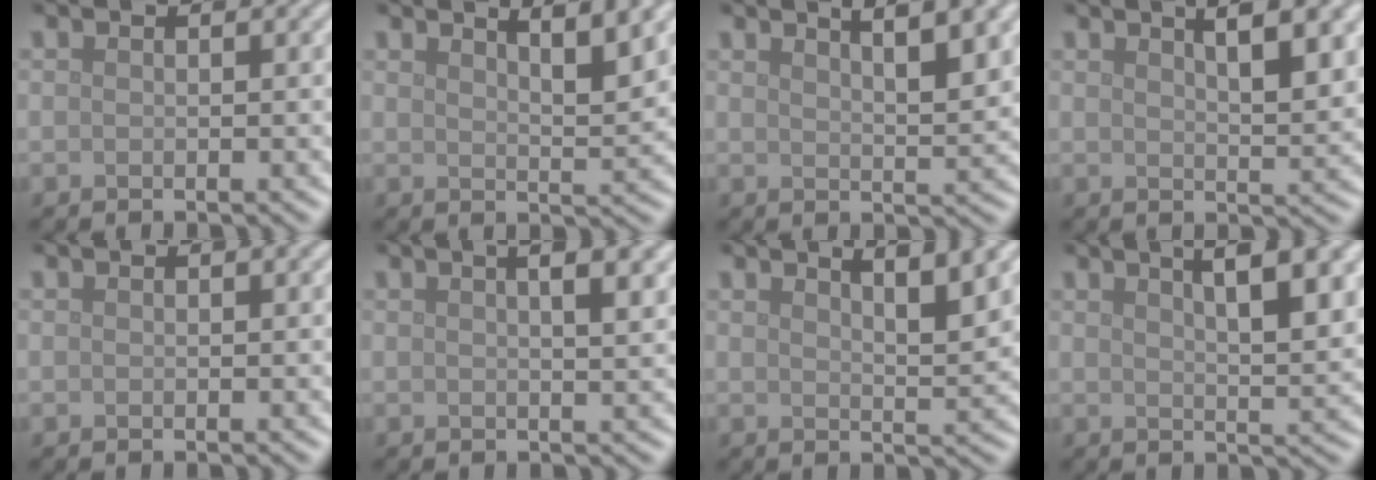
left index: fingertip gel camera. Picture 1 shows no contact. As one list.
[{"total": 4.2, "force": [2.9, 0.7, 3.0], "torque": [-0.032, 0.003, 0.046]}, {"total": 5.0, "force": [3.1, 1.2, 3.8], "torque": [-0.035, 0.009, 0.040]}, {"total": 5.0, "force": [2.5, 1.5, 4.0], "torque": [-0.045, 0.004, 0.033]}, {"total": 0.0}, {"total": 4.7, "force": [2.1, 1.8, 3.8], "torque": [-0.023, 0.022, 0.006]}, {"total": 4.1, "force": [2.6, 0.7, 3.0], "torque": [-0.032, 0.002, 0.041]}, {"total": 6.6, "force": [3.1, 2.0, 5.5], "torque": [-0.052, 0.019, 0.037]}]